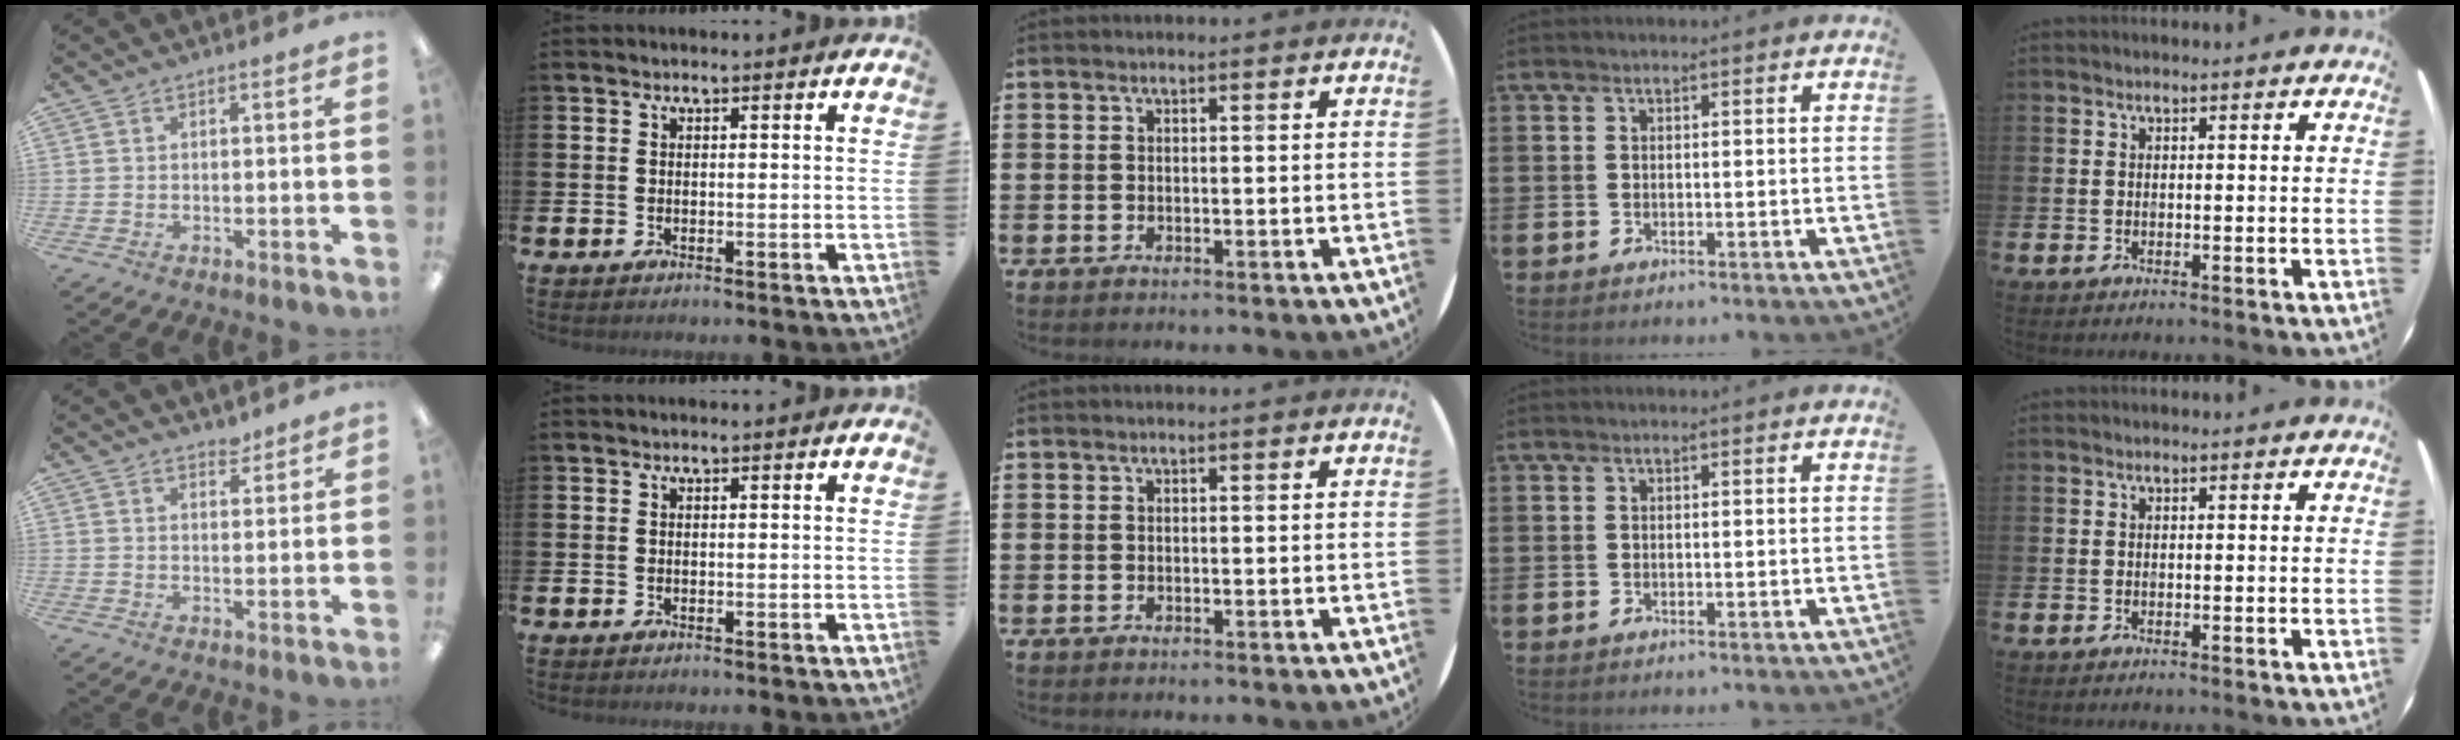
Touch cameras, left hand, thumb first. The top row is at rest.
{"thumb": {"total": 2.4, "force": [2.3, 0.8, 0.3], "torque": [0.008, -0.015, 0.039]}}